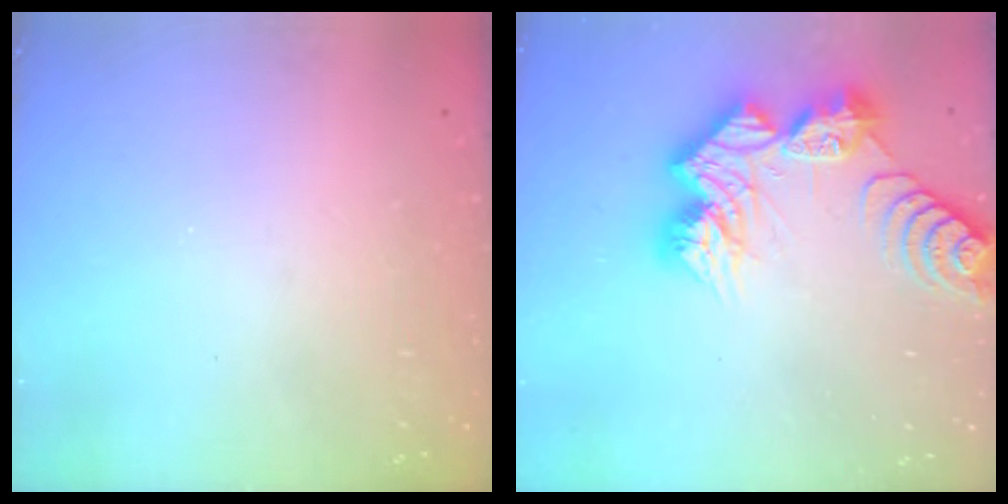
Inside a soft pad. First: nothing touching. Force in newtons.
{"total": 15.9, "press": 15.8, "slide": 1.3}